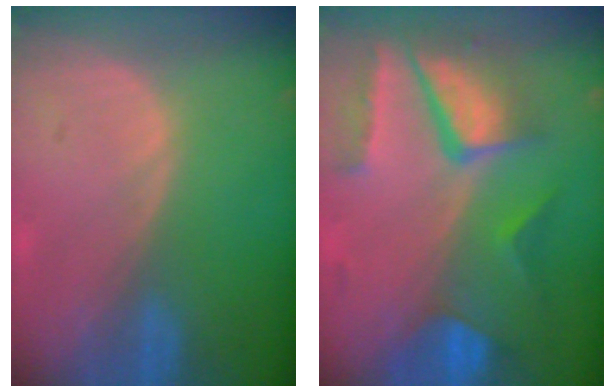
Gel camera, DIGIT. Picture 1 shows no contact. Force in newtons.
{"total": 10.4, "press": 8.8, "slide": 5.5}